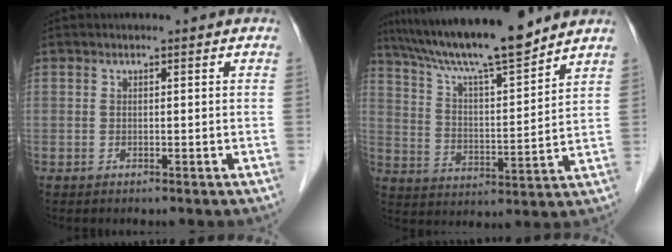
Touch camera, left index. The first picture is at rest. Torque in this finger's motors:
{"motor_torque": [1.21, -0.93, 0.56, 0.12]}